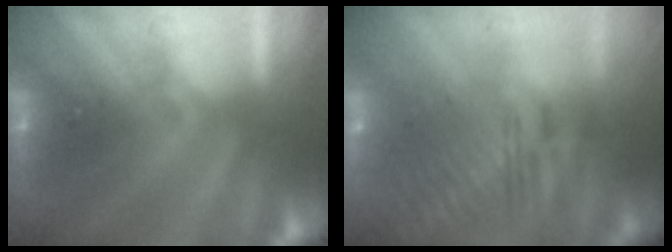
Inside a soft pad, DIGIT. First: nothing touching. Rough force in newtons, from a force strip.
{"total": 7.3}